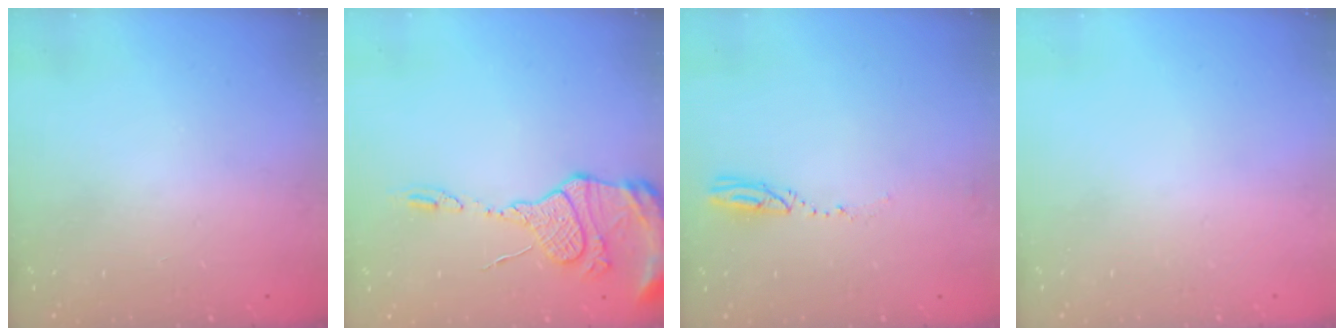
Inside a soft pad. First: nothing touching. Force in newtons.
{"total": 13.6, "press": 13.5, "slide": 1.1}
{"total": 3.2, "press": 3.2, "slide": 0.4}
{"total": 0.0}